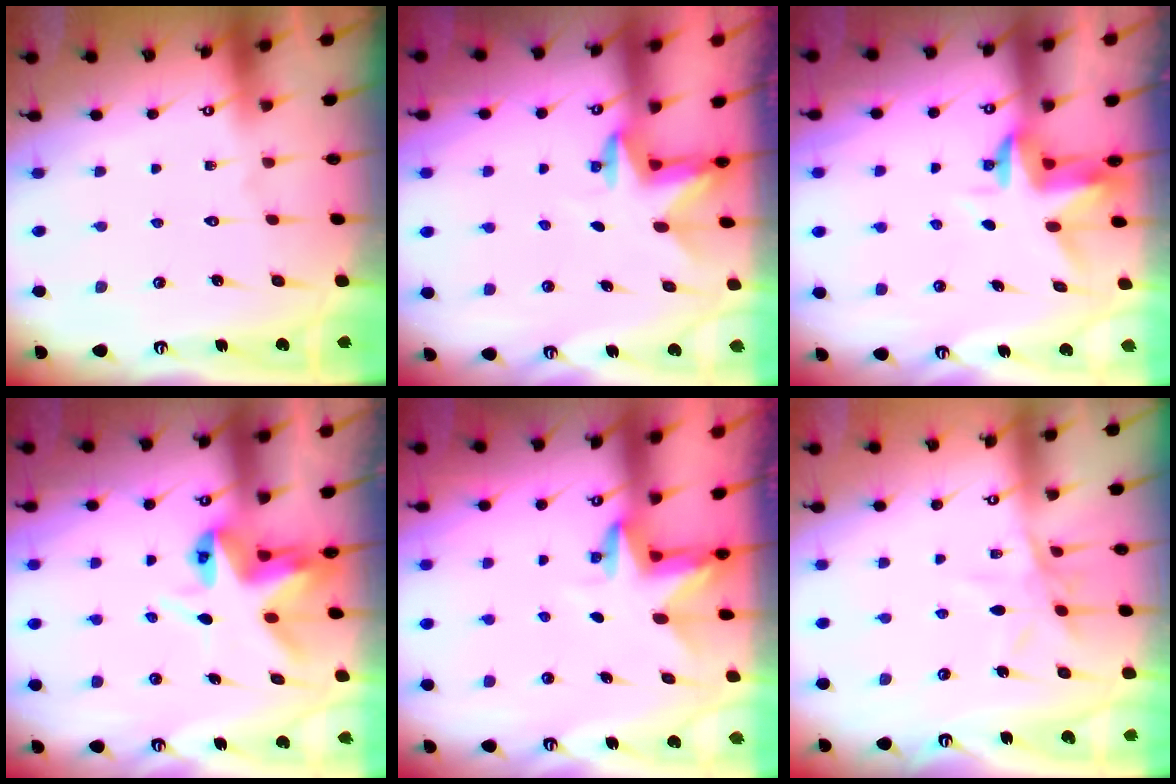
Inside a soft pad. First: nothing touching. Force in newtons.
{"total": 2.9, "press": 2.8, "slide": 0.7}
{"total": 3.3, "press": 3.2, "slide": 0.5}
{"total": 6.9, "press": 6.8, "slide": 0.6}
{"total": 3.2, "press": 3.2, "slide": 0.2}
{"total": 8.1, "press": 8.0, "slide": 0.7}